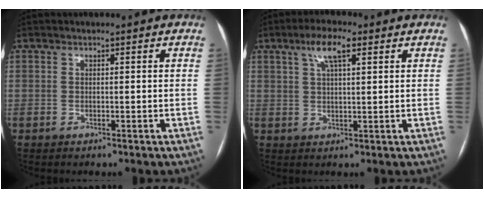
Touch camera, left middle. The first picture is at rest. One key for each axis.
{"total": 5.5, "fx": 2.8, "fy": 1.2, "fz": 4.5, "tx": -0.090, "ty": 0.015, "tz": 0.051}